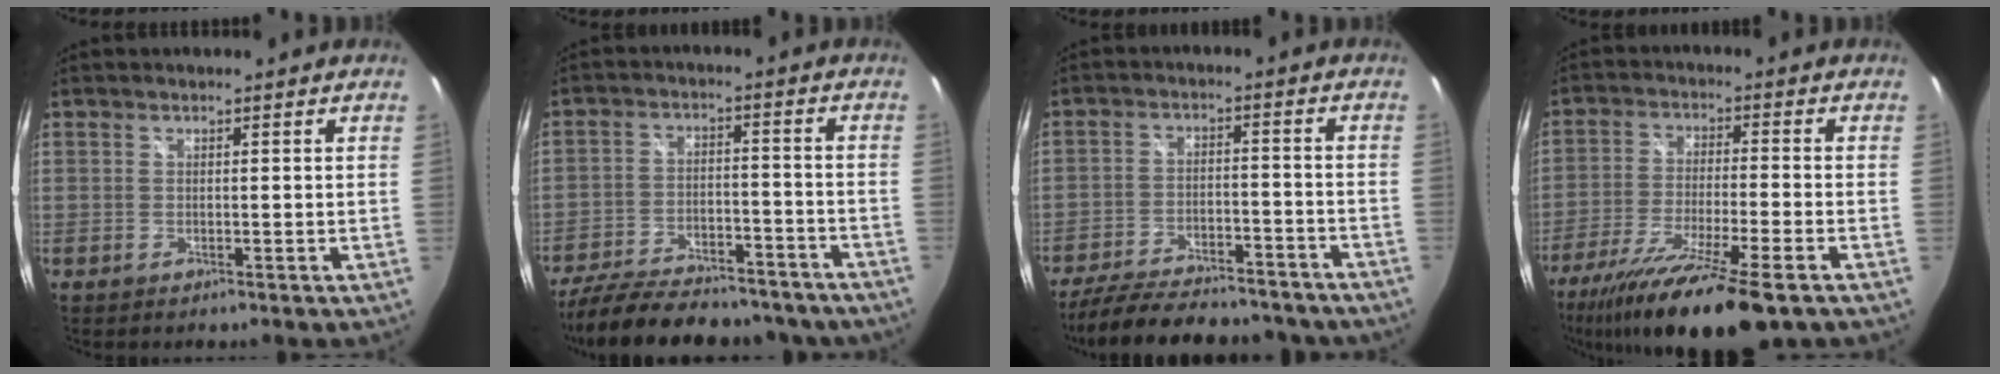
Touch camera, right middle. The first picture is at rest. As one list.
[{"total": 25.5, "force": [-21.3, 8.7, 11.0], "torque": [-0.219, -0.013, -0.288]}, {"total": 23.5, "force": [-20.0, 7.3, 10.1], "torque": [-0.200, -0.013, -0.267]}, {"total": 18.2, "force": [-13.1, 2.0, 12.5], "torque": [-0.243, -0.053, -0.225]}]